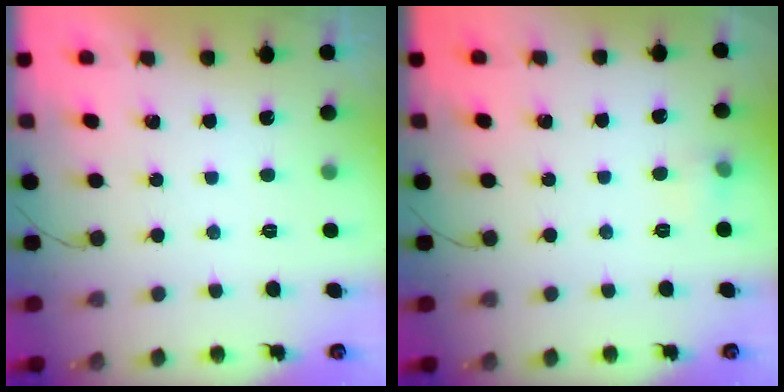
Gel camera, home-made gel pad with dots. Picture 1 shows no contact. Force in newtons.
{"total": 4.8, "press": 4.5, "slide": 1.4}